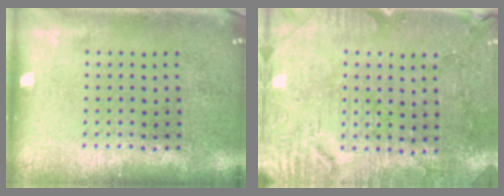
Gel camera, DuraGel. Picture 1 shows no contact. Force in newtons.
{"total": 3.0, "press": 2.9, "slide": 0.8}